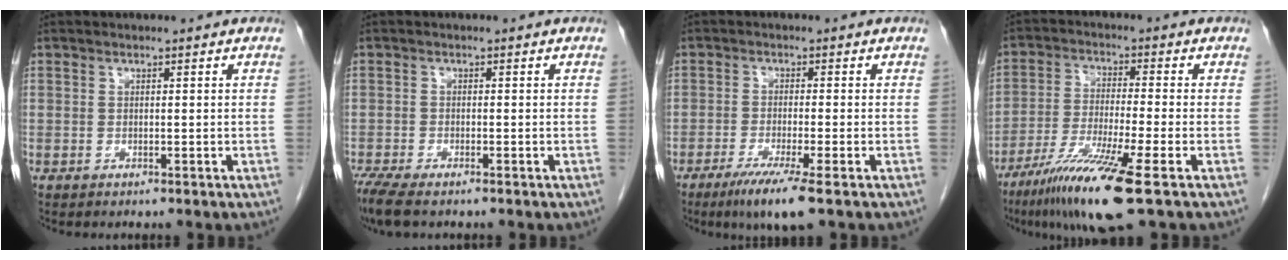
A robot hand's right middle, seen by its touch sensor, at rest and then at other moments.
{"total": 5.1, "force": [-4.0, 1.1, 3.0], "torque": [-0.060, -0.015, -0.068]}
{"total": 6.5, "force": [-4.0, -0.3, 5.0], "torque": [-0.089, -0.020, -0.072]}
{"total": 12.4, "force": [-7.3, -0.5, 10.0], "torque": [-0.196, -0.037, -0.132]}